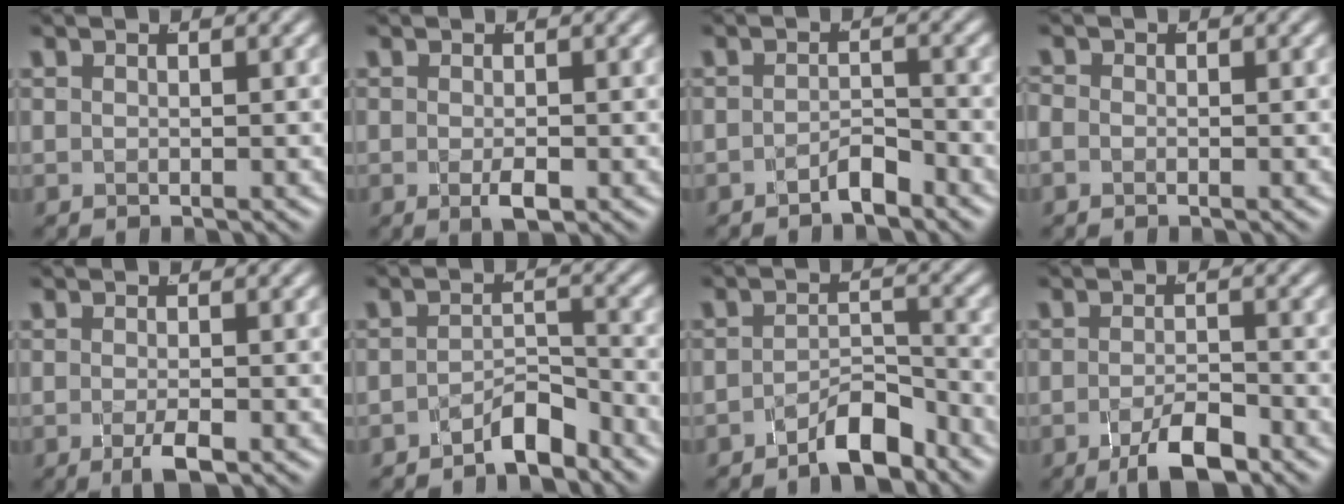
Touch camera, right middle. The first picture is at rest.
{"total": 1.7, "force": [-0.7, 0.4, 1.5], "torque": [-0.028, -0.007, -0.011]}
{"total": 2.1, "force": [-1.9, 0.4, 0.8], "torque": [-0.006, -0.001, -0.036]}
{"total": 1.4, "force": [-0.5, 1.2, 0.5], "torque": [-0.019, -0.006, -0.011]}
{"total": 2.1, "force": [-1.2, 0.4, 1.7], "torque": [-0.032, -0.008, -0.019]}
{"total": 3.4, "force": [-3.0, 0.8, 1.4], "torque": [-0.009, -0.001, -0.053]}
{"total": 3.9, "force": [-3.4, 0.8, 1.8], "torque": [-0.013, -0.002, -0.060]}
{"total": 4.1, "force": [-2.8, 0.9, 2.8], "torque": [-0.041, -0.009, -0.047]}